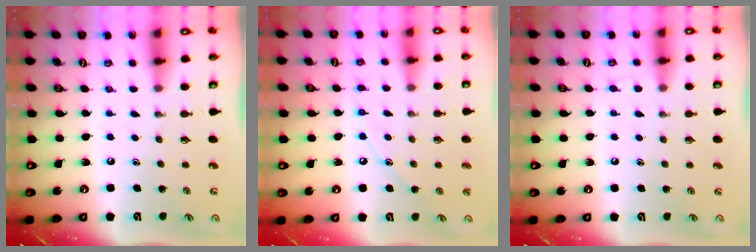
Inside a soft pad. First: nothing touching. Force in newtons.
{"total": 6.6, "press": 6.6, "slide": 0.4}
{"total": 4.0, "press": 4.0, "slide": 0.5}